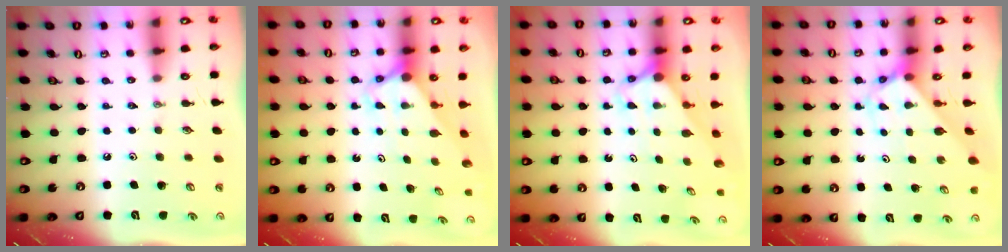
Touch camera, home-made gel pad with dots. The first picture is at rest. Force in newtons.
{"total": 2.7, "press": 2.7, "slide": 0.1}
{"total": 2.7, "press": 2.7, "slide": 0.1}
{"total": 2.6, "press": 2.6, "slide": 0.2}